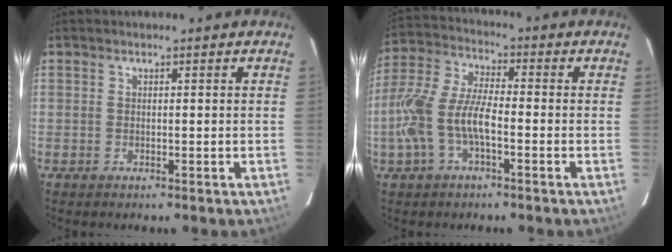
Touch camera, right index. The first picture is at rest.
{"total": 11.8, "force": [-3.4, 4.5, 10.4], "torque": [-0.231, 0.004, -0.066]}